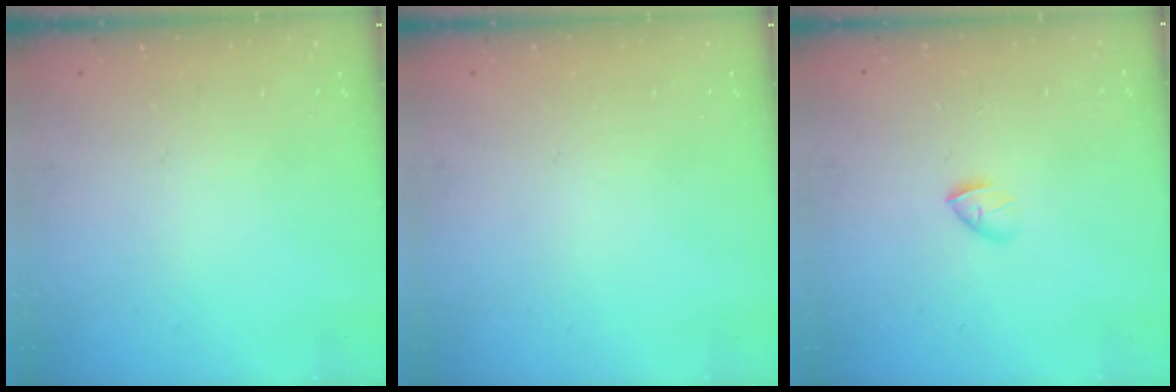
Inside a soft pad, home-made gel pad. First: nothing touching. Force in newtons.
{"total": 0.0}
{"total": 2.6, "press": 2.5, "slide": 0.8}